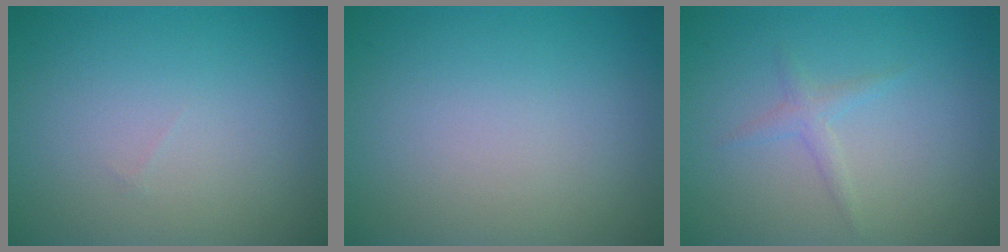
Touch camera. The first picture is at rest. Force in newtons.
{"total": 0.0}
{"total": 1.2, "press": 1.2, "slide": 0.1}